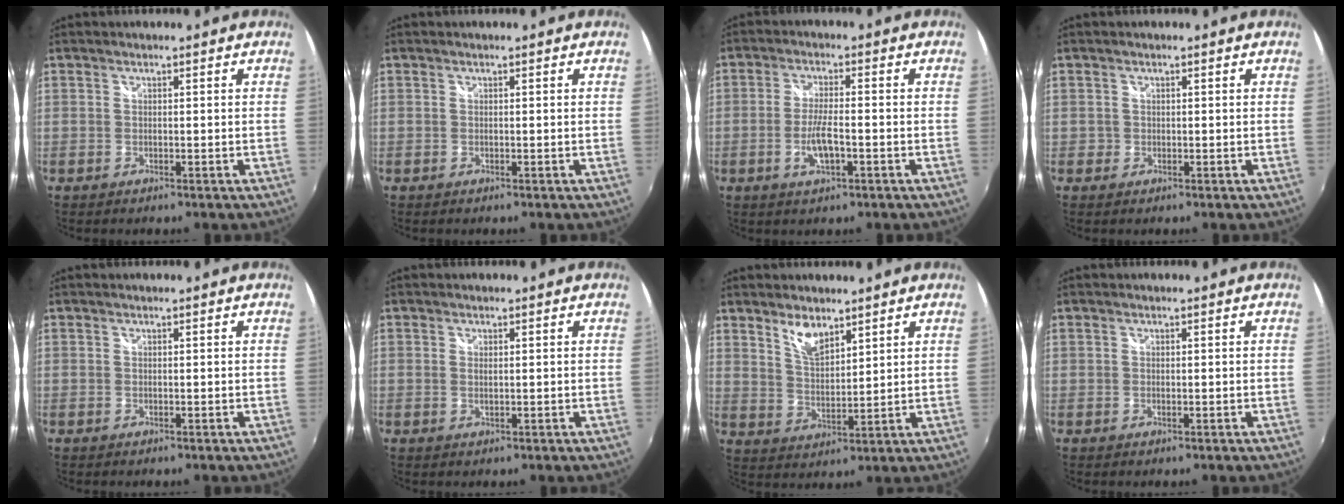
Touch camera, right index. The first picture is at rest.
{"total": 0.0}
{"total": 5.6, "force": [-2.0, 1.3, 5.0], "torque": [-0.103, -0.004, -0.037]}
{"total": 1.2, "force": [-0.2, 1.2, 0.0], "torque": [0.000, 0.003, -0.002]}
{"total": 0.0}
{"total": 0.9, "force": [0.2, 0.4, 0.8], "torque": [-0.016, -0.001, 0.001]}
{"total": 5.8, "force": [4.3, 2.2, 3.2], "torque": [-0.054, -0.001, 0.084]}
{"total": 0.0}